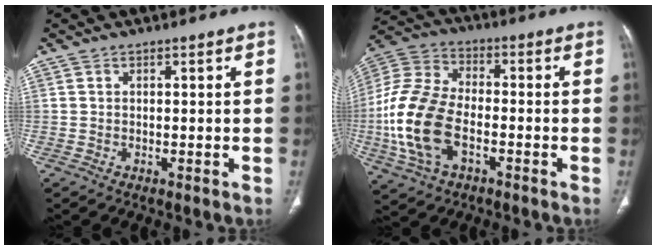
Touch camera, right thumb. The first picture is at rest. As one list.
[{"total": 17.1, "force": [-4.2, 10.1, 13.1], "torque": [-0.283, 0.021, -0.081]}]